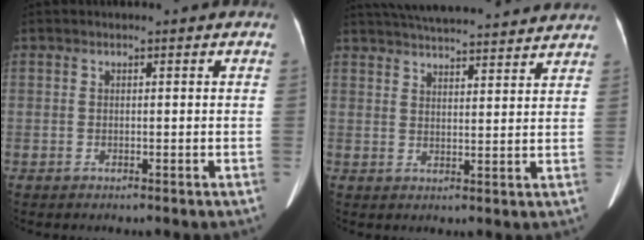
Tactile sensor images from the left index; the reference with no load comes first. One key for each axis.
{"total": 20.6, "fx": 19.0, "fy": 2.5, "fz": 7.7, "tx": -0.129, "ty": 0.032, "tz": 0.259}